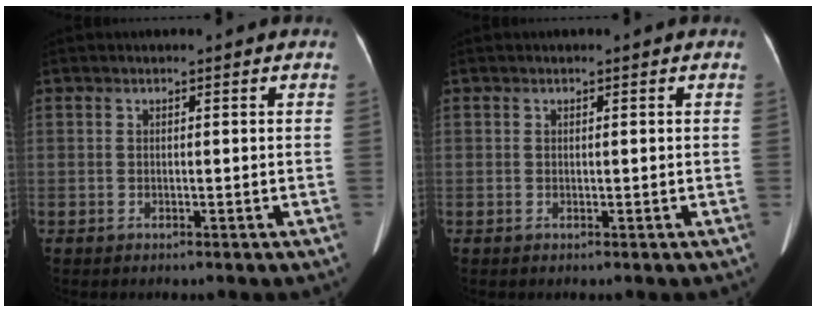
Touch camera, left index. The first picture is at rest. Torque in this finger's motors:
{"motor_torque": [0.00, 0.00, 0.00, 0.00]}